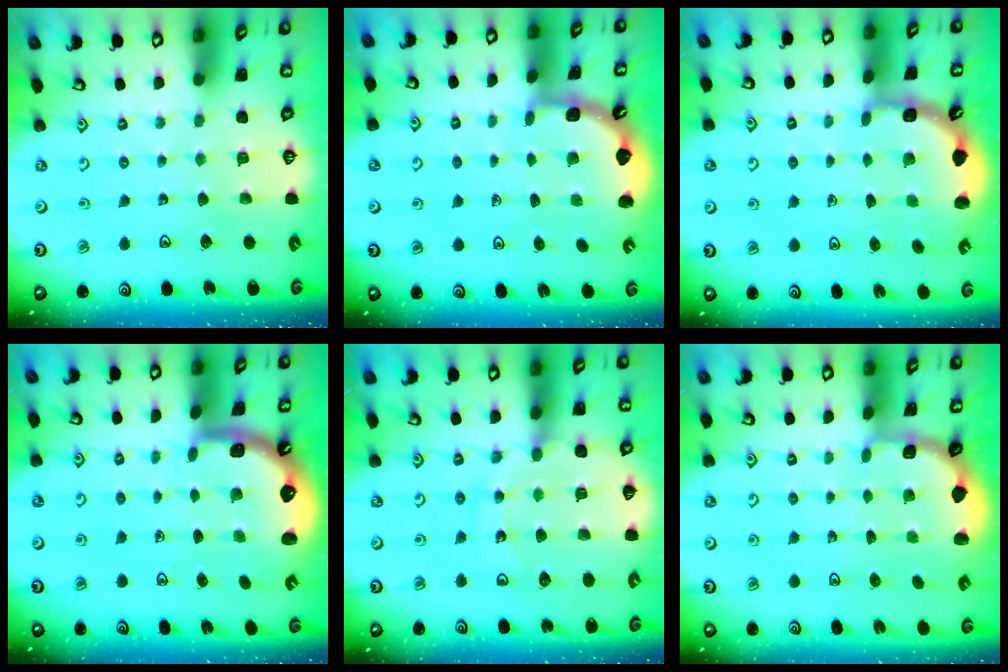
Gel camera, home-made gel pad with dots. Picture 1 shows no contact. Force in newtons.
{"total": 2.0, "press": 2.0, "slide": 0.2}
{"total": 2.1, "press": 1.9, "slide": 0.9}
{"total": 1.9, "press": 1.8, "slide": 0.6}
{"total": 14.2, "press": 13.7, "slide": 3.8}
{"total": 1.8, "press": 1.6, "slide": 0.7}